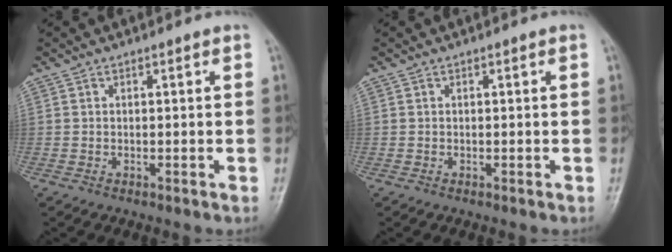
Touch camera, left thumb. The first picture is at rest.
{"total": 0.0}